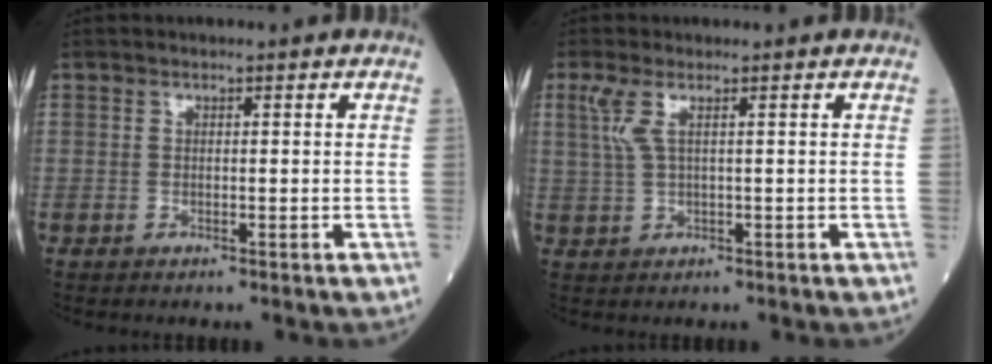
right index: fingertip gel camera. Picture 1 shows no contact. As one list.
[{"total": 3.1, "force": [1.3, 0.5, 2.8], "torque": [-0.078, 0.012, 0.032]}]